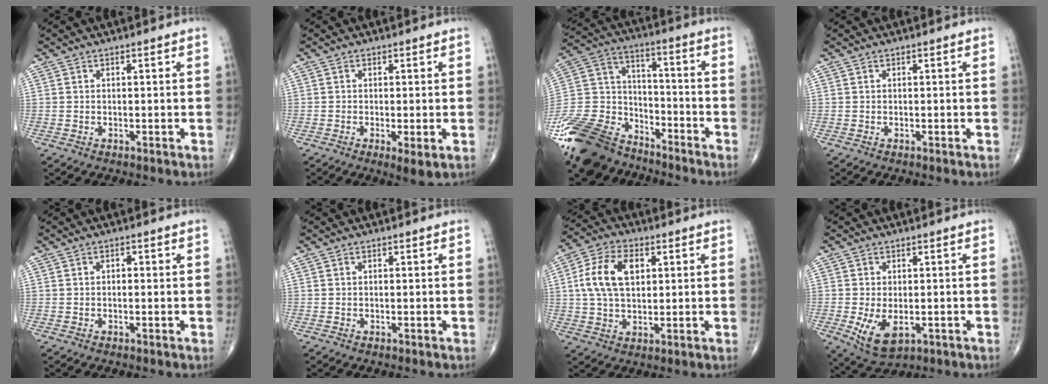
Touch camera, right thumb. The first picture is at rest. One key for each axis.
{"total": 3.1, "fx": -0.9, "fy": 0.7, "fz": 2.9, "tx": -0.054, "ty": -0.012, "tz": -0.016}
{"total": 22.6, "fx": -17.1, "fy": 12.0, "fz": 8.6, "tx": -0.186, "ty": 0.074, "tz": -0.312}
{"total": 0.0}
{"total": 0.8, "fx": 0.0, "fy": 0.5, "fz": 0.6, "tx": -0.005, "ty": 0.003, "tz": -0.003}
{"total": 0.0}
{"total": 11.3, "fx": 2.4, "fy": 6.9, "fz": 8.6, "tx": -0.160, "ty": 0.009, "tz": 0.041}
{"total": 7.2, "fx": -1.7, "fy": 4.1, "fz": 5.8, "tx": -0.103, "ty": -0.014, "tz": -0.018}